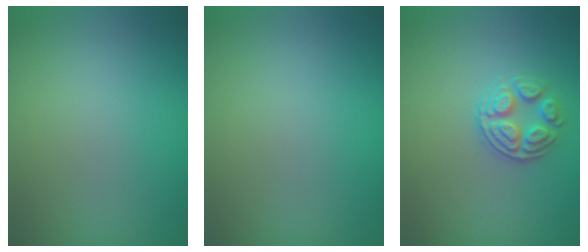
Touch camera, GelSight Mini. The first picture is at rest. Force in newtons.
{"total": 0.0}
{"total": 2.9, "press": 2.6, "slide": 1.3}